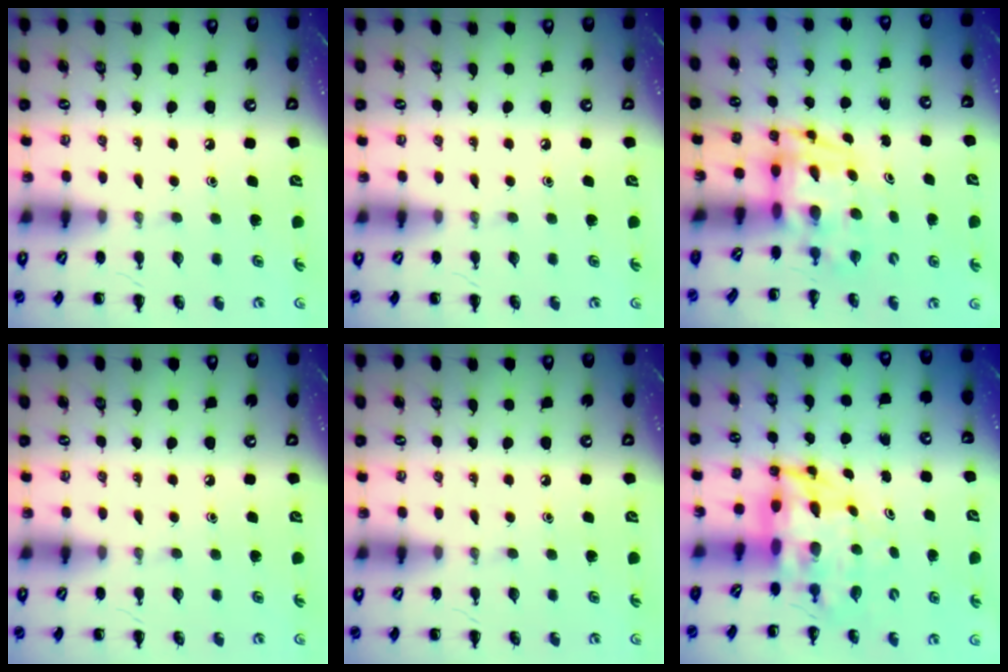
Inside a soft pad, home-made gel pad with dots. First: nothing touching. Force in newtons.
{"total": 0.0}
{"total": 3.5, "press": 3.4, "slide": 0.7}
{"total": 0.0}
{"total": 0.0}
{"total": 5.7, "press": 5.4, "slide": 1.9}